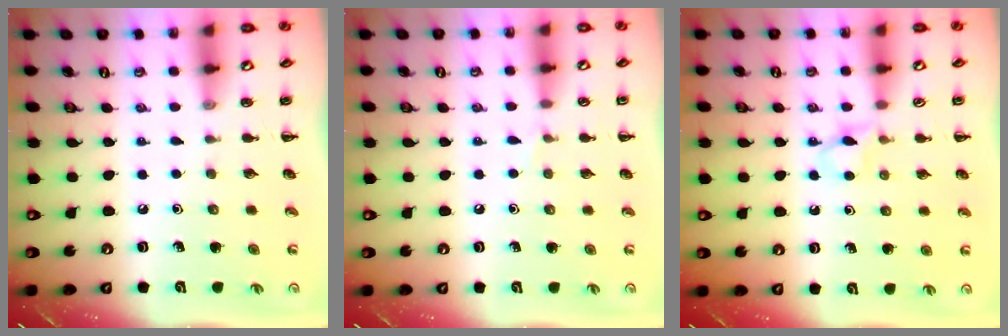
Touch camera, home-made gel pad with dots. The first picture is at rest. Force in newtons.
{"total": 3.5, "press": 3.3, "slide": 1.0}
{"total": 4.3, "press": 4.0, "slide": 1.7}